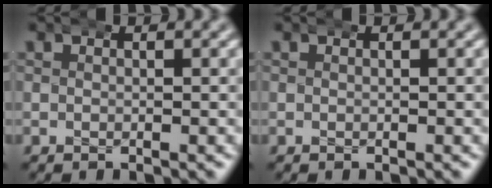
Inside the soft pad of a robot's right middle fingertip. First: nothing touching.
{"total": 0.0}